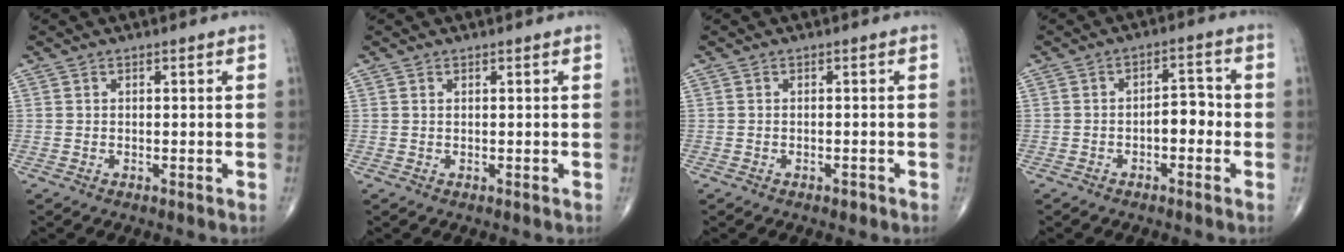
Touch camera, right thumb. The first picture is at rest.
{"total": 0.0}
{"total": 0.9, "force": [-0.6, 0.4, 0.4], "torque": [-0.005, 0.001, -0.009]}
{"total": 4.5, "force": [-1.3, 2.5, 3.6], "torque": [-0.034, 0.023, -0.026]}